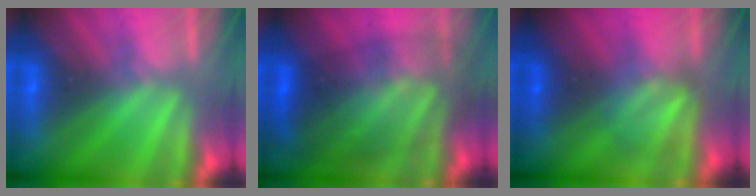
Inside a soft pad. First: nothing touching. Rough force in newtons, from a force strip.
{"total": 11.8}
{"total": 3.0}